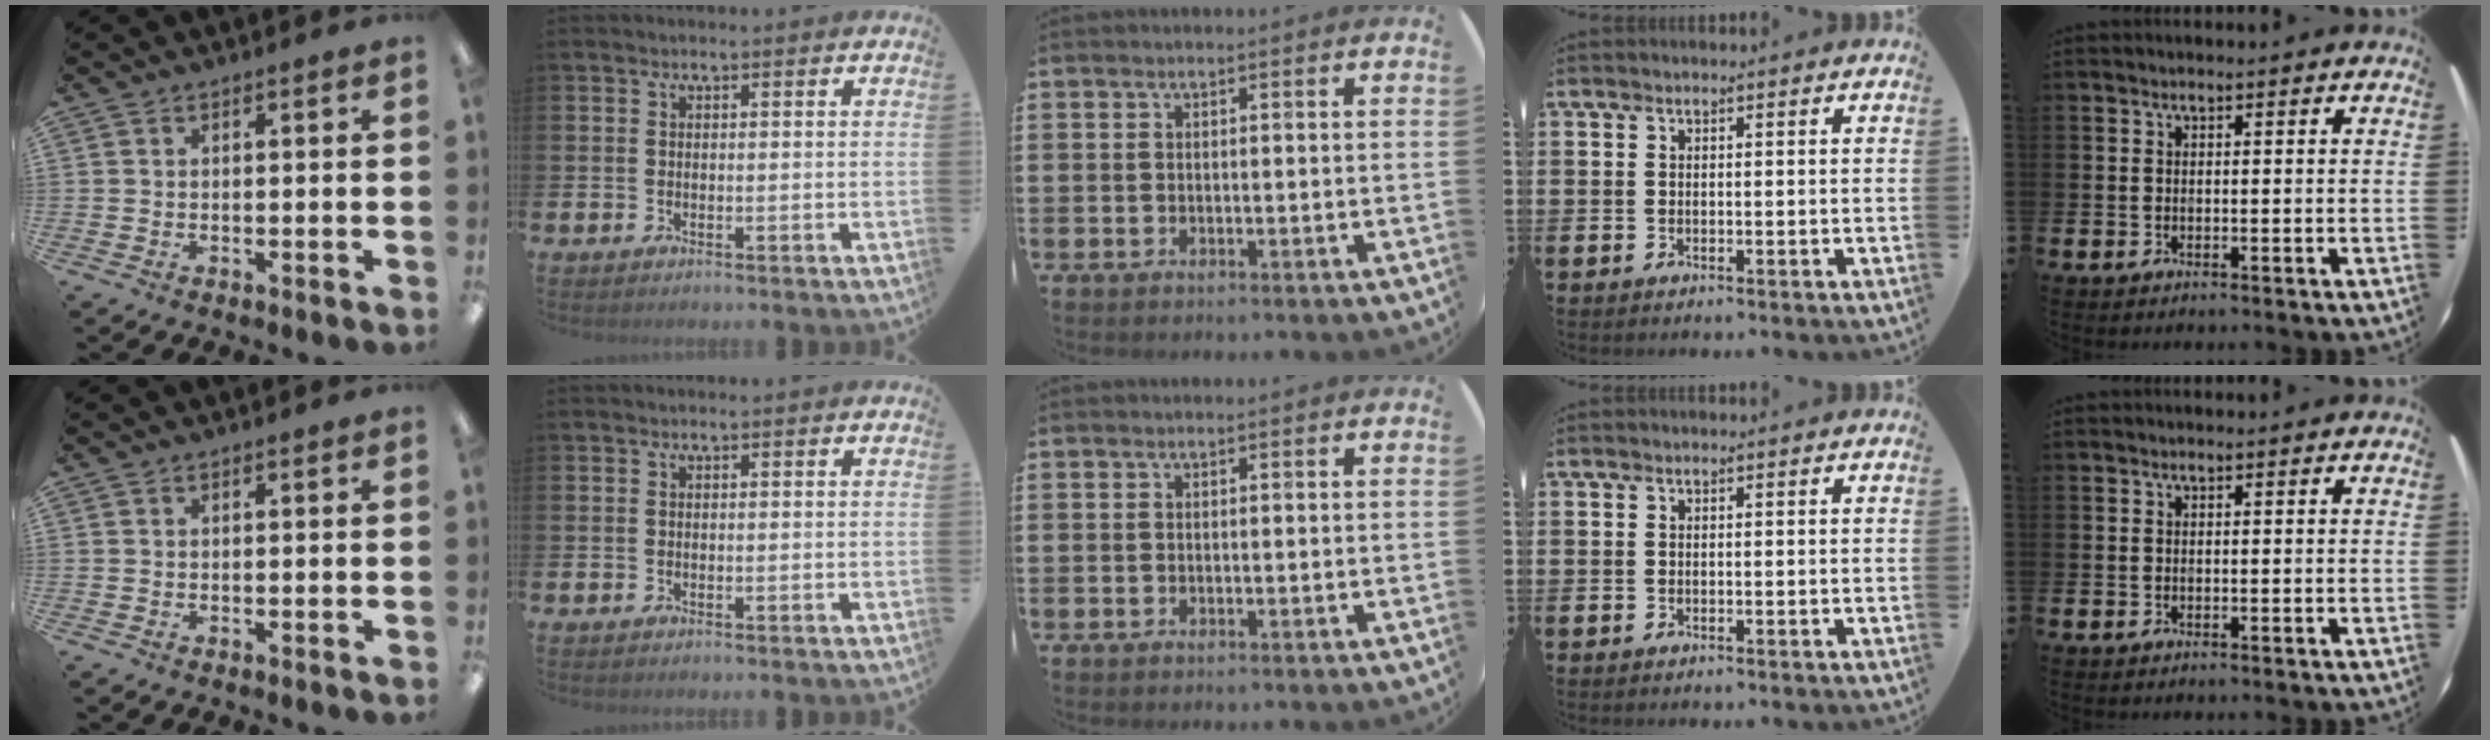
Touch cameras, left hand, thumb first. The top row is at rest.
{}